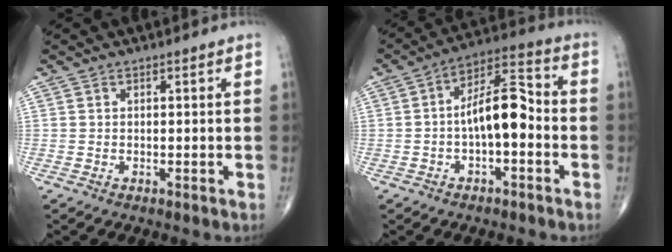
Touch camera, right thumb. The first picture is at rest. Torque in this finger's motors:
{"motor_torque": [-0.38, 0.67, 0.94, -0.58, 0.12]}